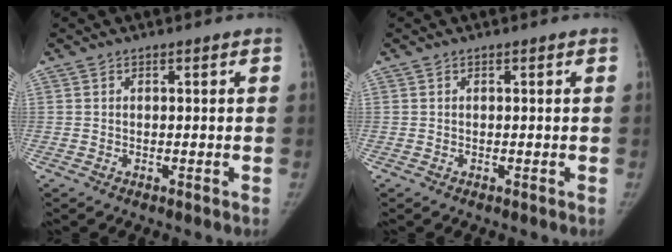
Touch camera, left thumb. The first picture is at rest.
{"total": 0.0}